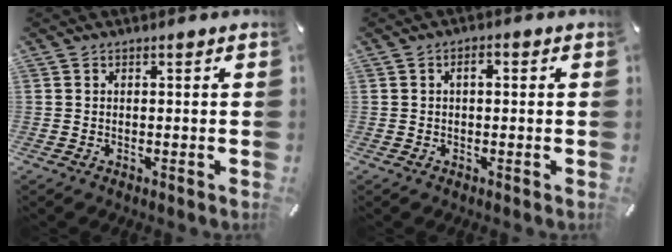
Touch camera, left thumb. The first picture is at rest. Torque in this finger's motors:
{"motor_torque": [0.31, 1.07, 0.24, -0.32, 0.14]}